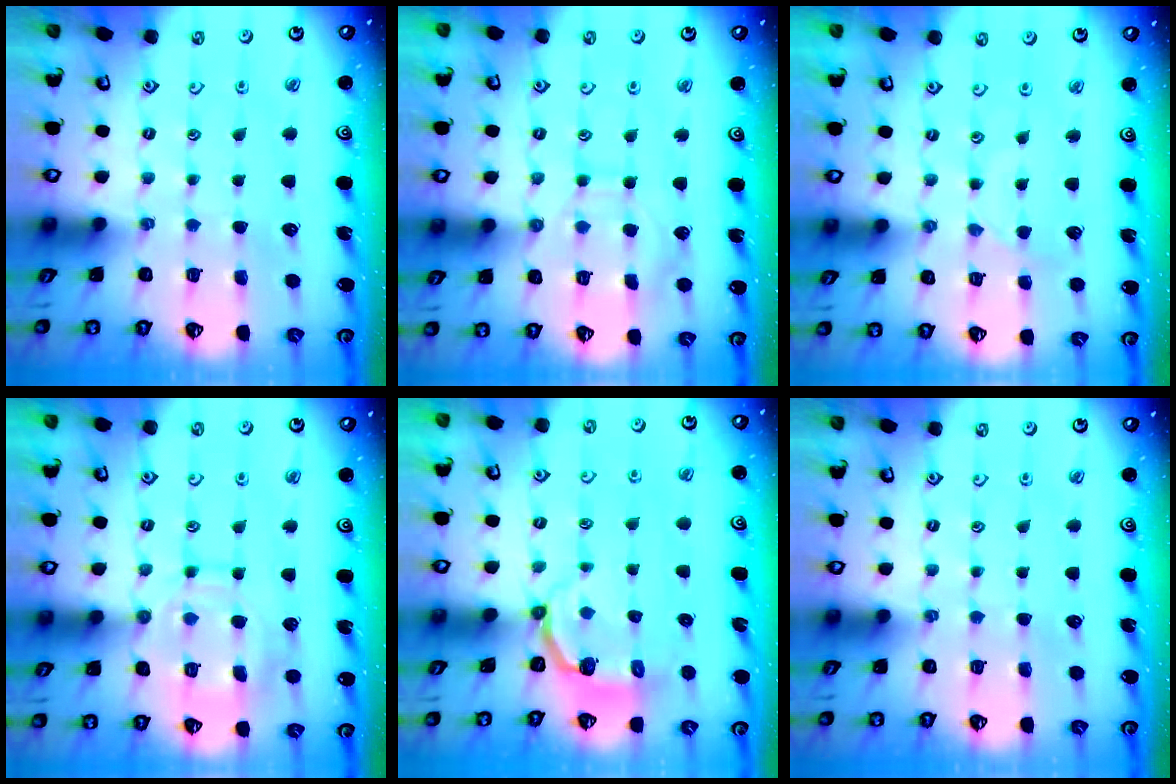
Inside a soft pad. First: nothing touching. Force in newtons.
{"total": 8.4, "press": 8.3, "slide": 1.0}
{"total": 1.8, "press": 1.7, "slide": 0.4}
{"total": 11.8, "press": 11.7, "slide": 1.0}
{"total": 3.6, "press": 2.6, "slide": 2.5}
{"total": 0.0}